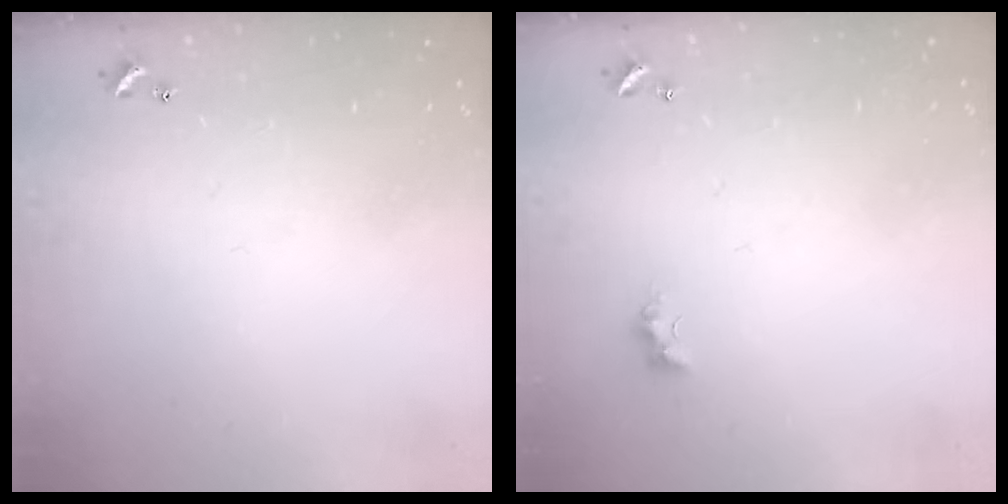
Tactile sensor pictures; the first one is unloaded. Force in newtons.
{"total": 2.7, "press": 2.6, "slide": 0.6}